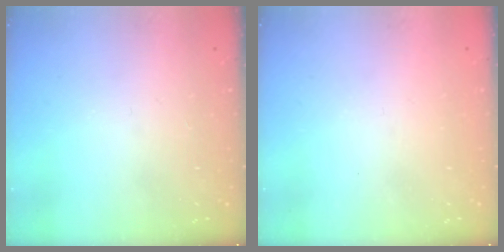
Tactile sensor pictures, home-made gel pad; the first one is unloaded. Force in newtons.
{"total": 0.9, "press": 0.8, "slide": 0.3}